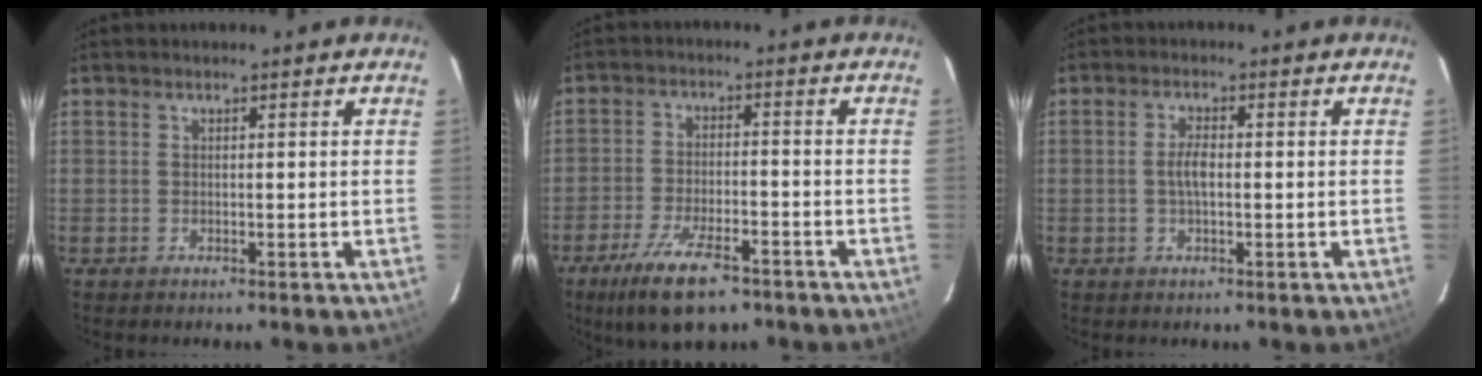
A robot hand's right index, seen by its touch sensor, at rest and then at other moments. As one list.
[{"total": 11.9, "force": [-8.1, 4.1, 7.7], "torque": [-0.172, -0.023, -0.139]}, {"total": 3.0, "force": [-0.3, 1.0, 2.8], "torque": [-0.056, 0.004, -0.005]}]